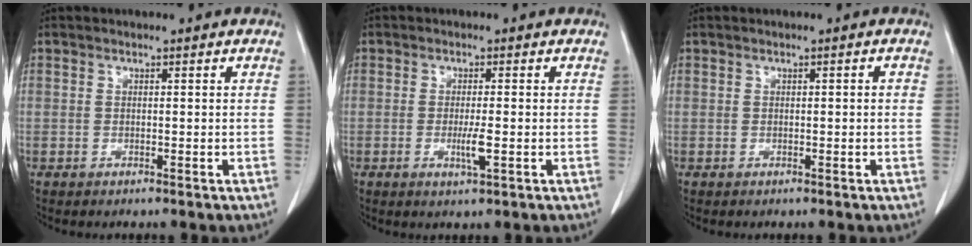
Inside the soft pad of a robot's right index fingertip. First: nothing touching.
{"total": 2.9, "force": [-0.7, 0.1, 2.8], "torque": [-0.054, -0.006, -0.010]}
{"total": 0.7, "force": [0.0, 0.2, 0.7], "torque": [-0.012, 0.001, 0.001]}